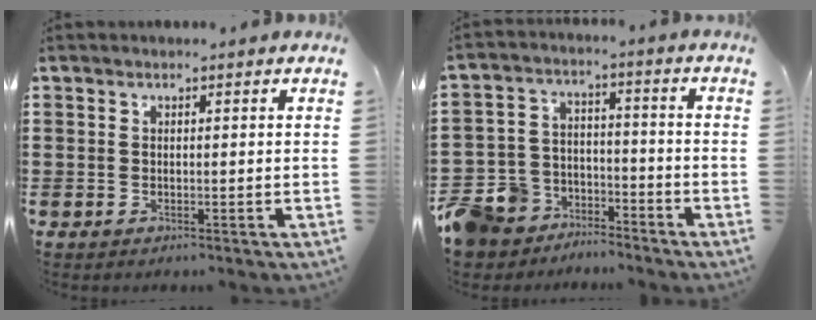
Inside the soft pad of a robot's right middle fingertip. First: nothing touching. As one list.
[{"total": 8.6, "force": [-7.4, 4.4, 0.3], "torque": [-0.042, 0.018, -0.151]}]